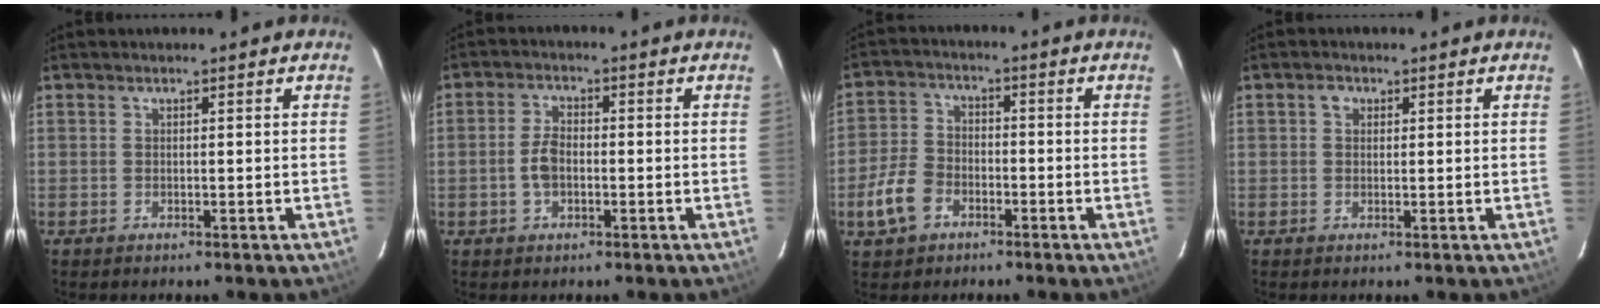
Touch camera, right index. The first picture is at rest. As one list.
[{"total": 4.4, "force": [-1.1, 2.7, 3.2], "torque": [-0.068, 0.007, -0.017]}, {"total": 8.0, "force": [-4.0, 5.6, 4.2], "torque": [-0.103, 0.009, -0.075]}, {"total": 1.5, "force": [0.5, 1.3, 0.6], "torque": [-0.010, 0.008, 0.007]}]